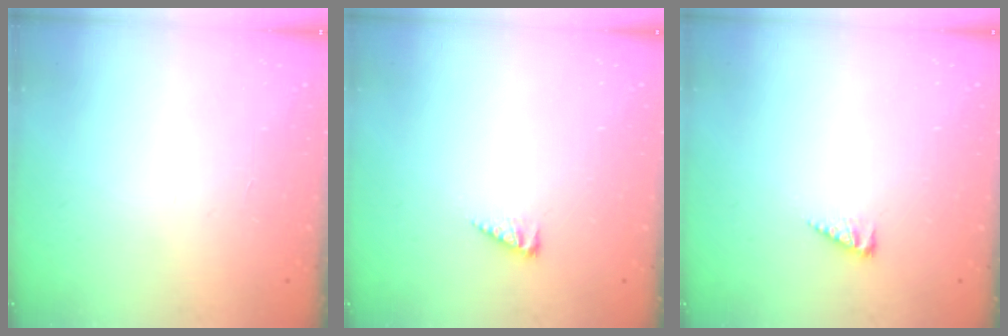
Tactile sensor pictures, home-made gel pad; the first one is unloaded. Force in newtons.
{"total": 3.0, "press": 2.9, "slide": 0.4}
{"total": 3.0, "press": 2.9, "slide": 0.4}